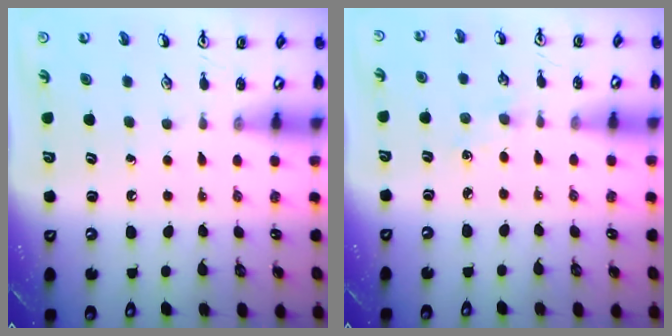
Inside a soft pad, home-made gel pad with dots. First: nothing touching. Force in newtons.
{"total": 1.9, "press": 1.8, "slide": 0.3}